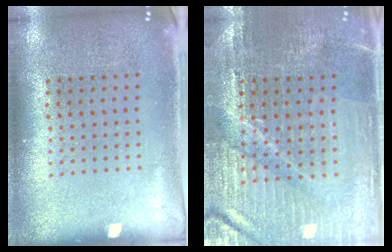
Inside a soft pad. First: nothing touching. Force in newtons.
{"total": 3.2, "press": 3.1, "slide": 0.5}